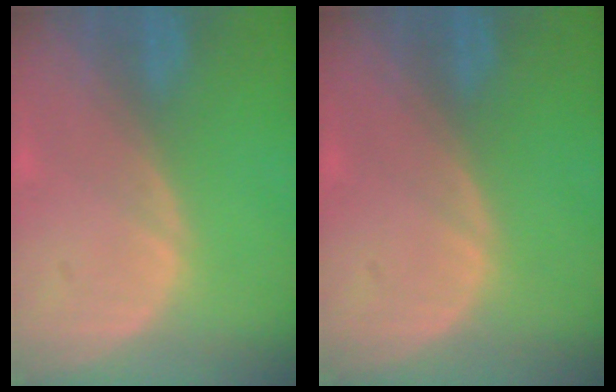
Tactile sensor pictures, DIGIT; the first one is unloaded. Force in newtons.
{"total": 0.0}